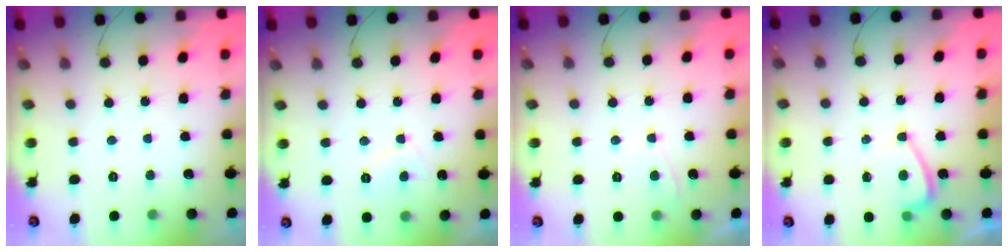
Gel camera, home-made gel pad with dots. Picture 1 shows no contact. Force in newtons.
{"total": 2.5, "press": 2.4, "slide": 0.7}
{"total": 0.7, "press": 0.6, "slide": 0.5}
{"total": 4.3, "press": 3.7, "slide": 2.2}